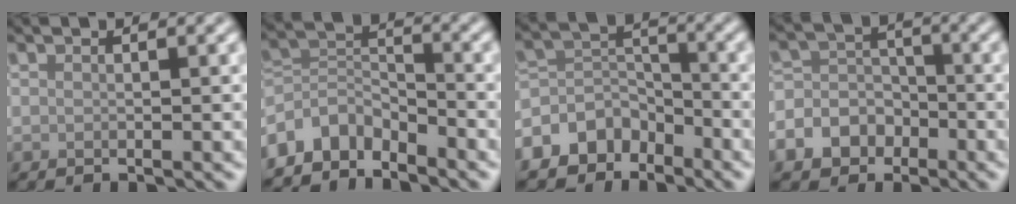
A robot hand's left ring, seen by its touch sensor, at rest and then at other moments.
{"total": 4.9, "force": [-3.9, 2.4, 1.6], "torque": [-0.023, 0.001, -0.086]}
{"total": 5.5, "force": [-4.0, 3.4, 1.6], "torque": [-0.014, 0.013, -0.084]}
{"total": 6.3, "force": [-3.1, 5.2, 1.8], "torque": [-0.019, 0.002, -0.069]}